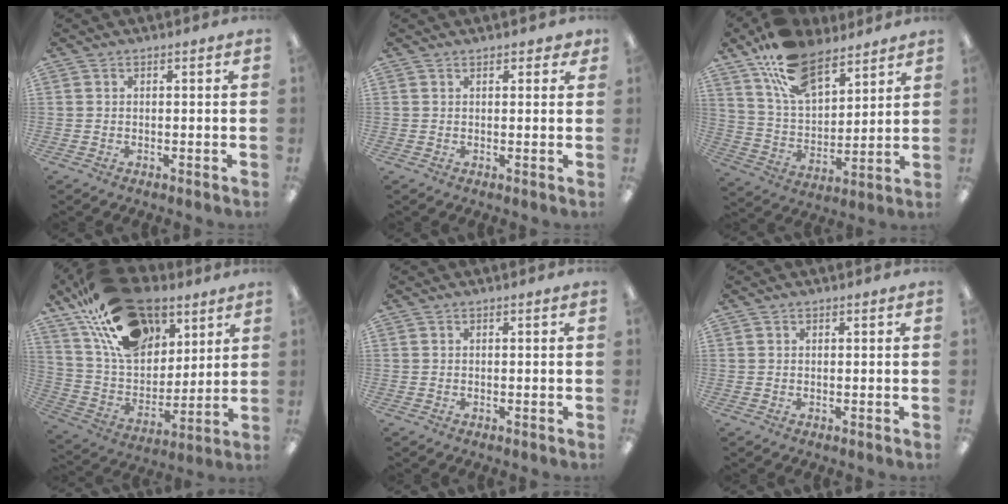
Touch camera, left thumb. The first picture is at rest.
{"total": 1.8, "force": [1.3, 1.0, 0.7], "torque": [-0.005, 0.000, 0.023]}
{"total": 16.6, "force": [11.6, 8.3, 8.4], "torque": [-0.164, -0.052, 0.217]}
{"total": 24.7, "force": [14.8, 14.3, 13.6], "torque": [-0.244, -0.067, 0.273]}
{"total": 0.0}
{"total": 0.6, "force": [0.5, 0.3, 0.1], "torque": [-0.002, 0.001, 0.008]}